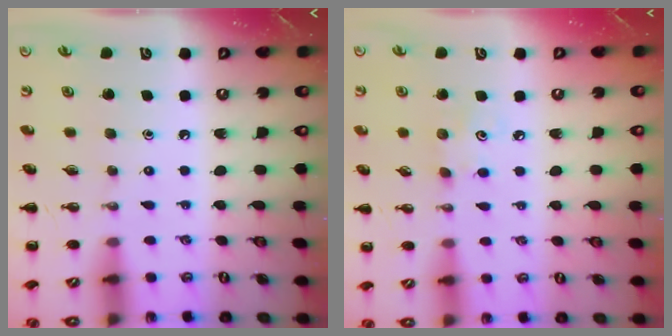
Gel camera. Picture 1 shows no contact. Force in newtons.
{"total": 3.7, "press": 3.6, "slide": 1.0}